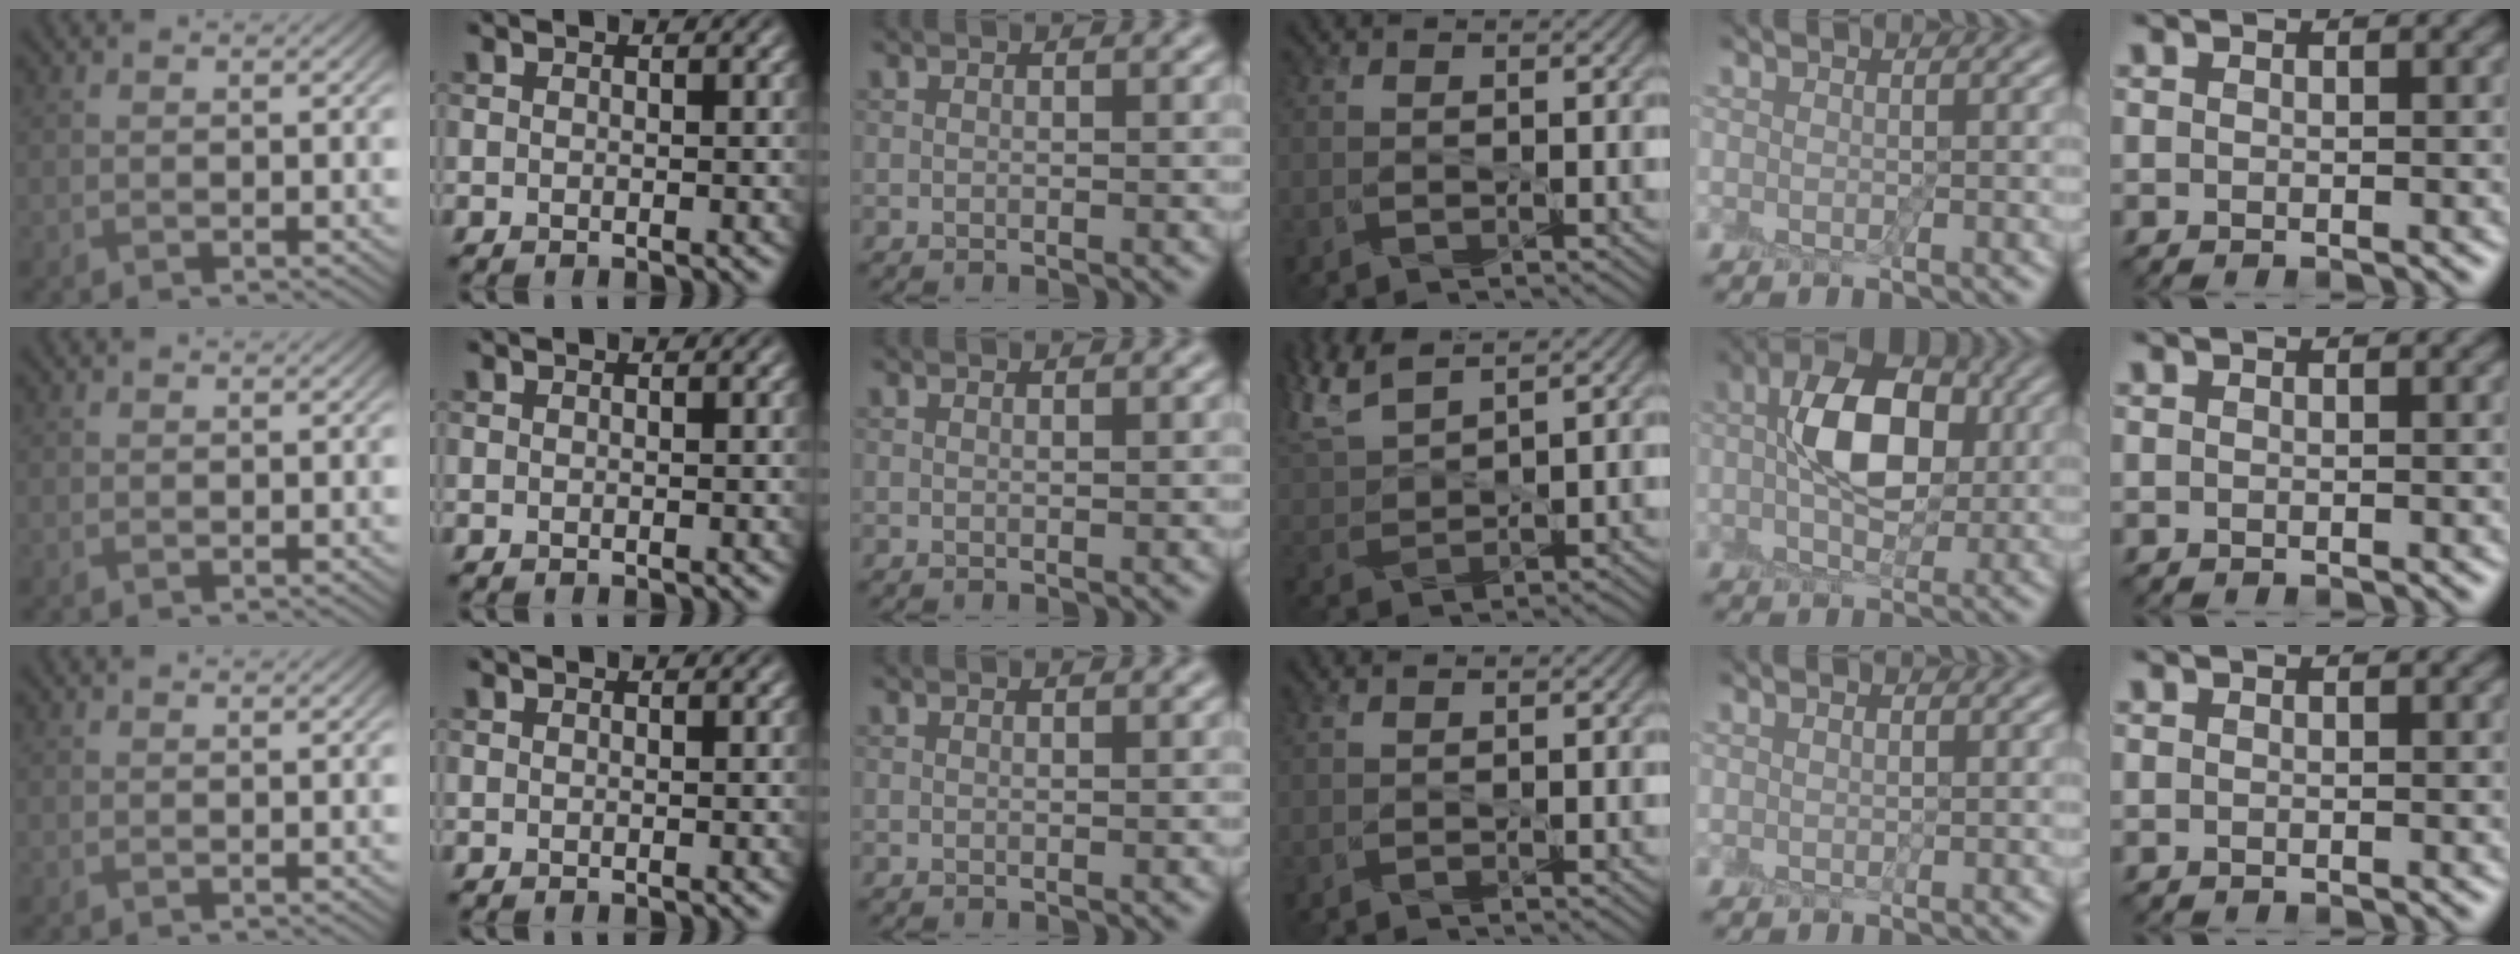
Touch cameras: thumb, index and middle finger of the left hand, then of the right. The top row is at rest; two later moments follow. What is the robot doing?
{"motion": "peel", "object": "shipping label"}